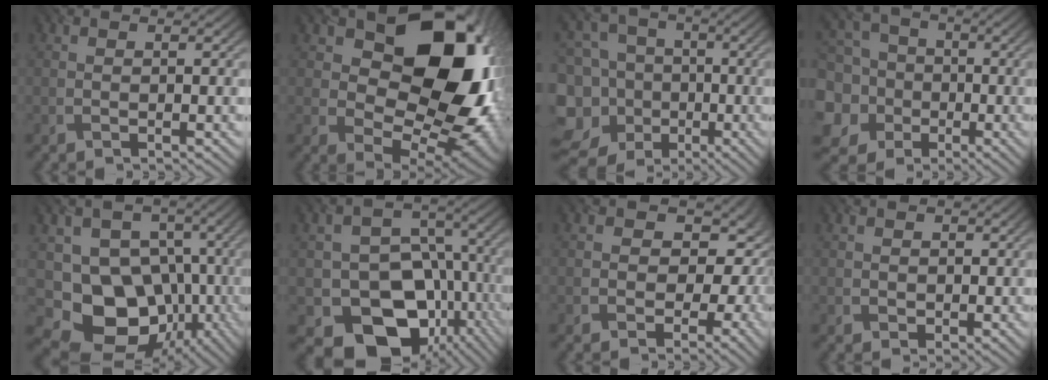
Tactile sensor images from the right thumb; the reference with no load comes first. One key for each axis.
{"total": 18.7, "fx": 5.2, "fy": 12.8, "fz": 12.5, "tx": -0.162, "ty": -0.002, "tz": 0.093}
{"total": 14.5, "fx": -3.8, "fy": 13.4, "fz": 4.1, "tx": -0.184, "ty": 0.005, "tz": -0.072}
{"total": 11.2, "fx": -1.5, "fy": 10.6, "fz": 3.5, "tx": -0.163, "ty": -0.012, "tz": -0.045}
{"total": 11.1, "fx": -2.6, "fy": 9.3, "fz": 5.3, "tx": -0.082, "ty": -0.034, "tz": -0.045}
{"total": 15.8, "fx": -7.2, "fy": 11.9, "fz": 7.5, "tx": -0.113, "ty": -0.030, "tz": -0.113}
{"total": 7.8, "fx": -1.1, "fy": 6.6, "fz": 3.9, "tx": -0.027, "ty": 0.001, "tz": -0.021}
{"total": 1.3, "fx": 0.4, "fy": 0.7, "fz": -1.0, "tx": 0.008, "ty": -0.008, "tz": 0.008}